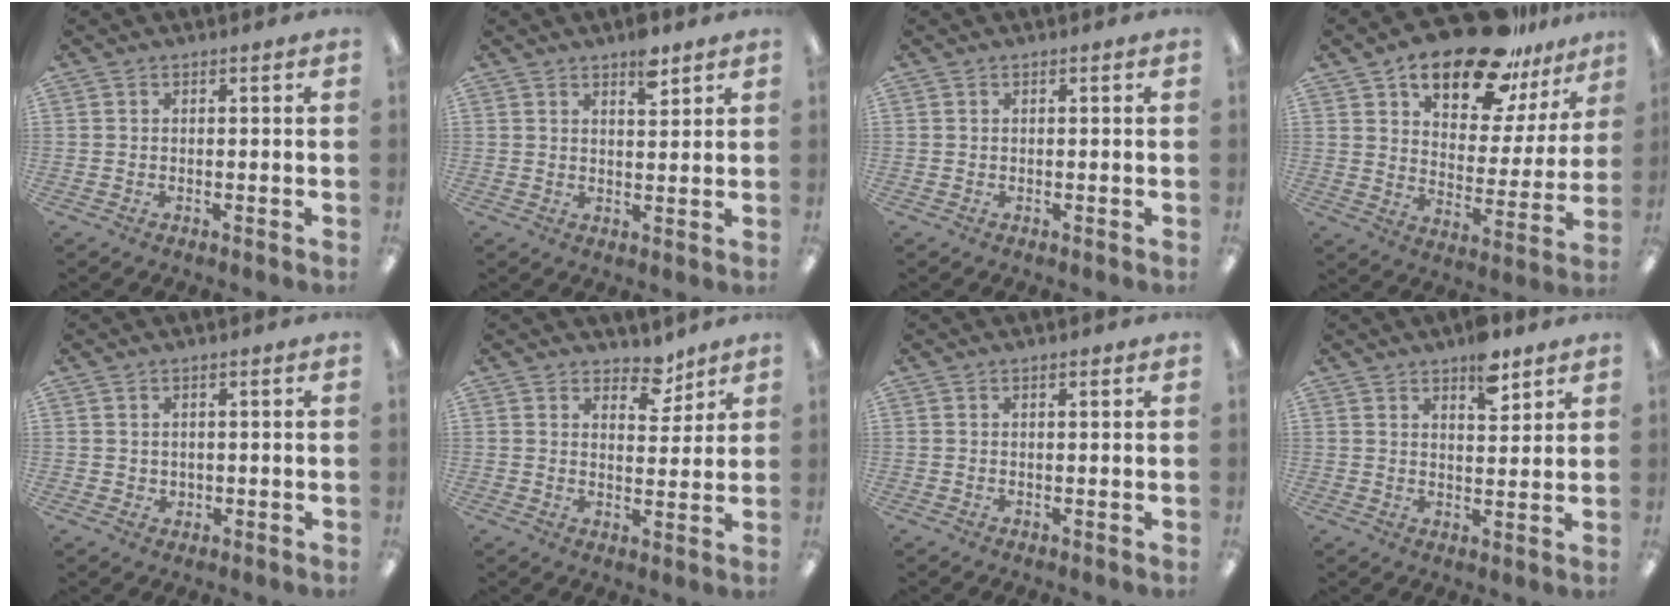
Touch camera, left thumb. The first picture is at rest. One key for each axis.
{"total": 5.8, "fx": 4.0, "fy": 2.2, "fz": 3.6, "tx": -0.039, "ty": -0.023, "tz": 0.063}
{"total": 0.0}
{"total": 19.8, "fx": 14.8, "fy": 8.0, "fz": 10.6, "tx": -0.164, "ty": -0.089, "tz": 0.250}
{"total": 1.5, "fx": 0.8, "fy": 1.3, "fz": 0.1, "tx": -0.004, "ty": 0.003, "tz": 0.014}
{"total": 6.6, "fx": 5.1, "fy": 3.4, "fz": 2.3, "tx": -0.014, "ty": -0.033, "tz": 0.085}
{"total": 1.1, "fx": 0.6, "fy": 0.2, "fz": 0.9, "tx": -0.019, "ty": 0.001, "tz": 0.010}
{"total": 7.7, "fx": 5.4, "fy": 3.3, "fz": 4.3, "tx": -0.049, "ty": -0.031, "tz": 0.090}